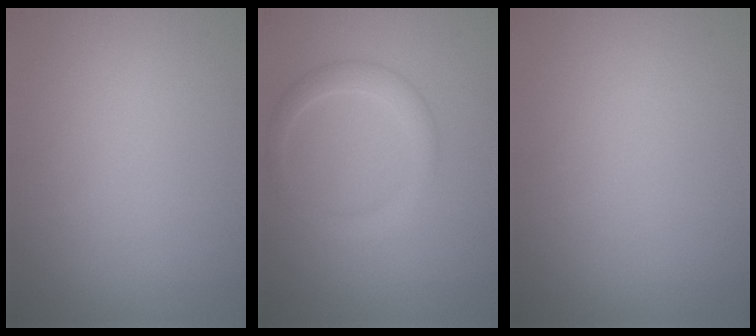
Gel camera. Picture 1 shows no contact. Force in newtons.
{"total": 2.4, "press": 2.4, "slide": 0.1}
{"total": 0.0}